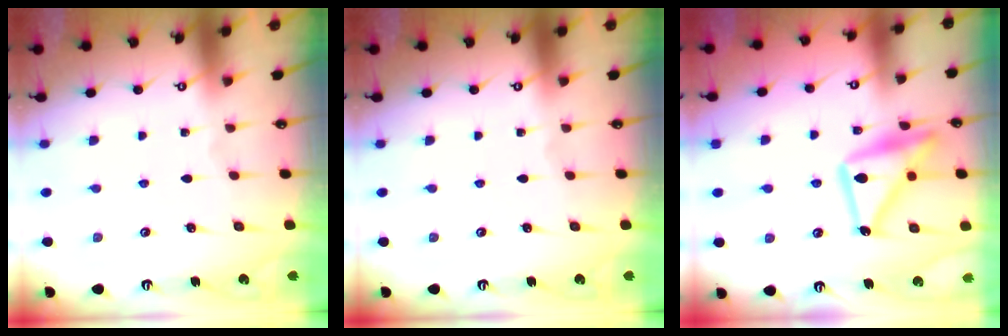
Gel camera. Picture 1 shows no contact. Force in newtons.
{"total": 0.0}
{"total": 16.2, "press": 16.2, "slide": 1.2}